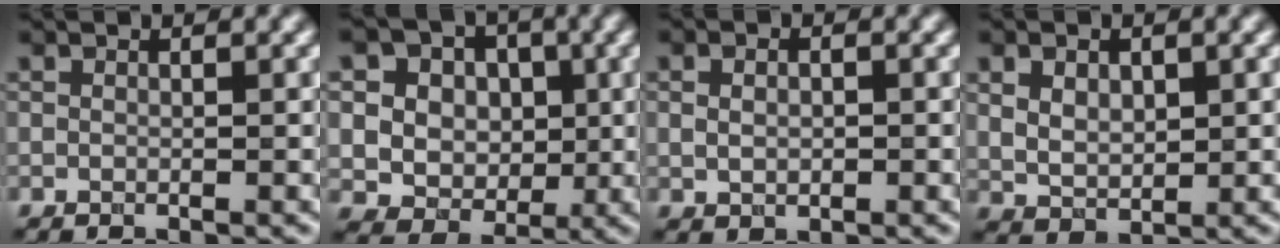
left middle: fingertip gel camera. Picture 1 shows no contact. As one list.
[{"total": 9.1, "force": [2.6, 7.9, 3.8], "torque": [-0.087, 0.017, 0.043]}, {"total": 1.7, "force": [0.1, 1.2, 1.2], "torque": [-0.021, 0.000, 0.006]}, {"total": 3.1, "force": [0.9, 2.1, 2.2], "torque": [-0.044, -0.004, 0.023]}]